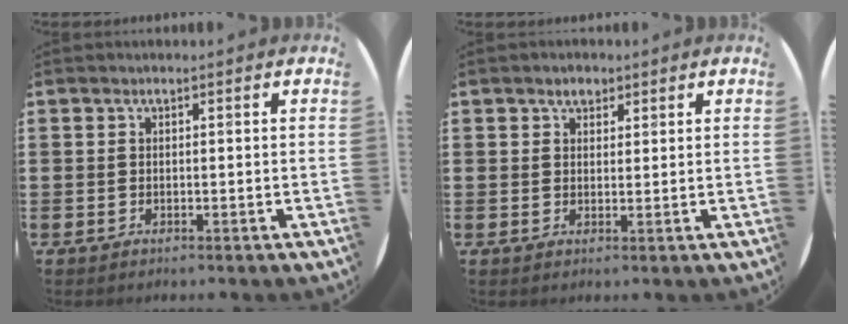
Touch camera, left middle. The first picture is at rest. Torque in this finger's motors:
{"motor_torque": [0.06, -0.03, 0.03, 0.04]}